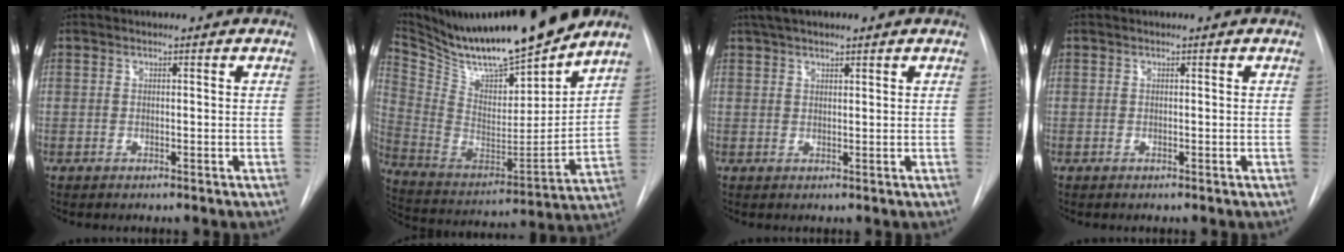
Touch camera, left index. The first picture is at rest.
{"total": 22.7, "force": [19.8, 1.7, 11.0], "torque": [-0.207, -0.034, 0.336]}
{"total": 5.5, "force": [4.1, 1.1, 3.4], "torque": [-0.061, 0.030, 0.070]}
{"total": 0.0}